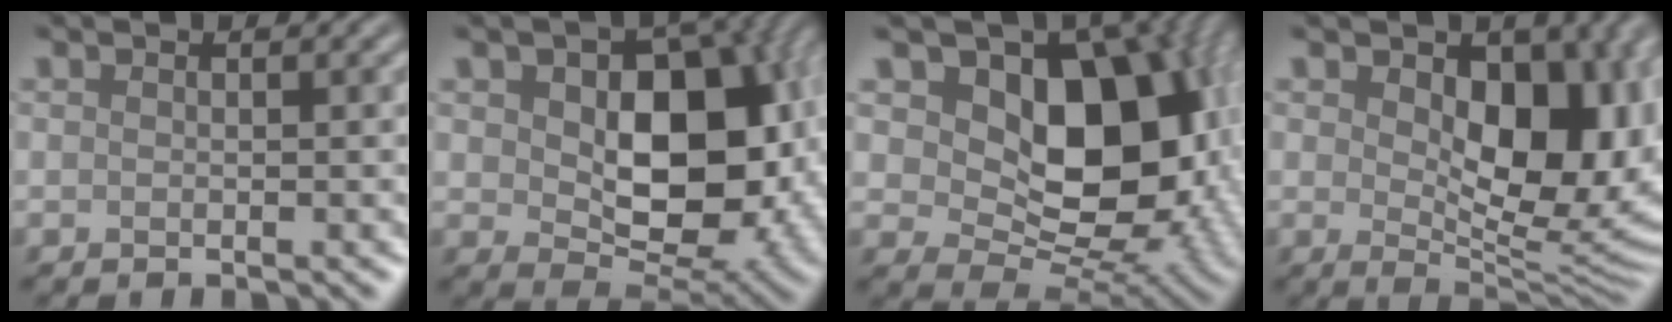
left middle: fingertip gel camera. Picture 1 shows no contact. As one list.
[{"total": 11.9, "force": [1.0, 7.7, 9.1], "torque": [-0.126, -0.005, 0.022]}, {"total": 13.9, "force": [2.9, 9.3, 9.9], "torque": [-0.117, -0.007, 0.045]}, {"total": 10.0, "force": [1.7, 6.0, 7.8], "torque": [-0.111, -0.014, 0.028]}]